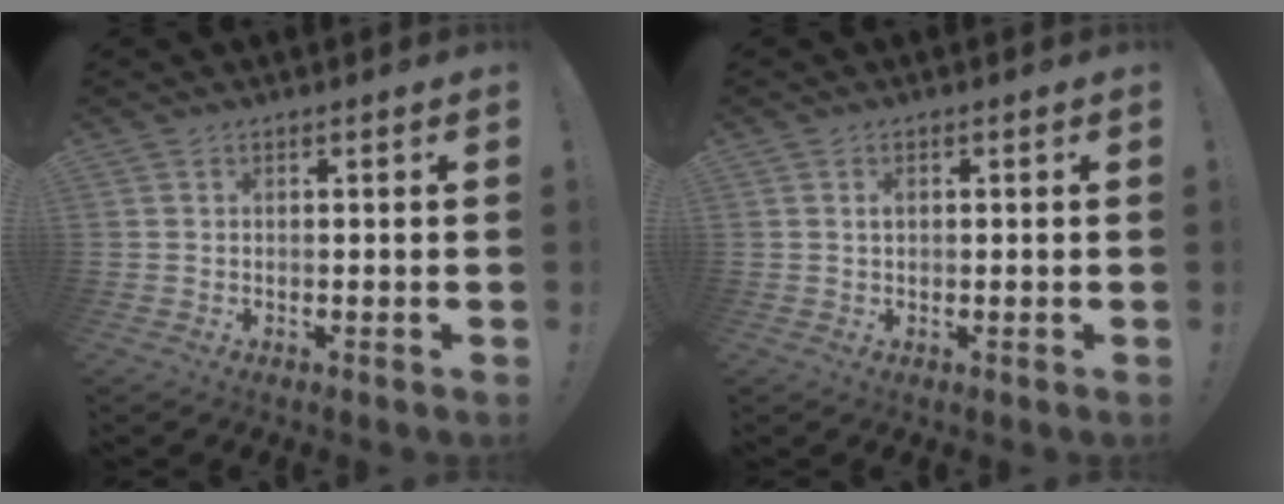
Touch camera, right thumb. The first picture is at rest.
{"total": 1.3, "force": [0.3, 1.0, 0.7], "torque": [-0.012, 0.002, 0.005]}